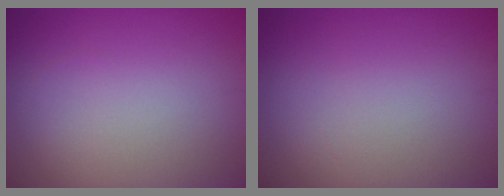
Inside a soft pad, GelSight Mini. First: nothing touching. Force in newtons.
{"total": 0.0}